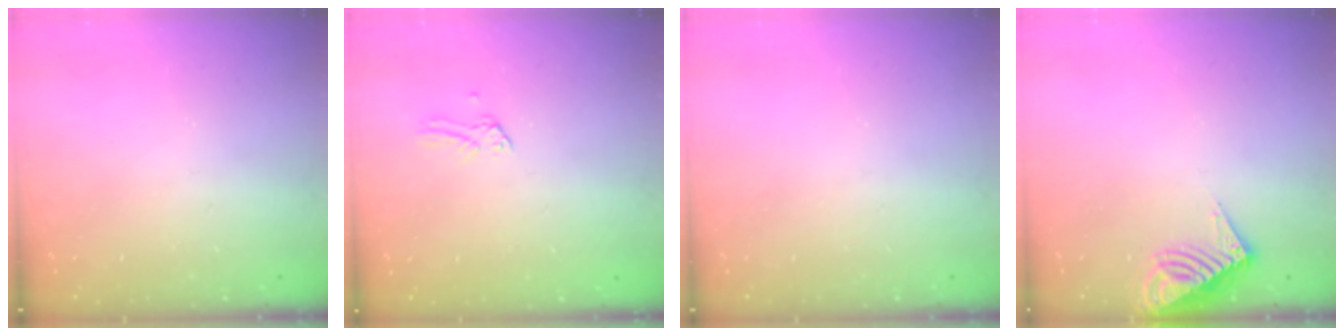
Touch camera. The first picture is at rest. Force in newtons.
{"total": 0.0}
{"total": 0.0}
{"total": 8.9, "press": 8.9, "slide": 0.7}